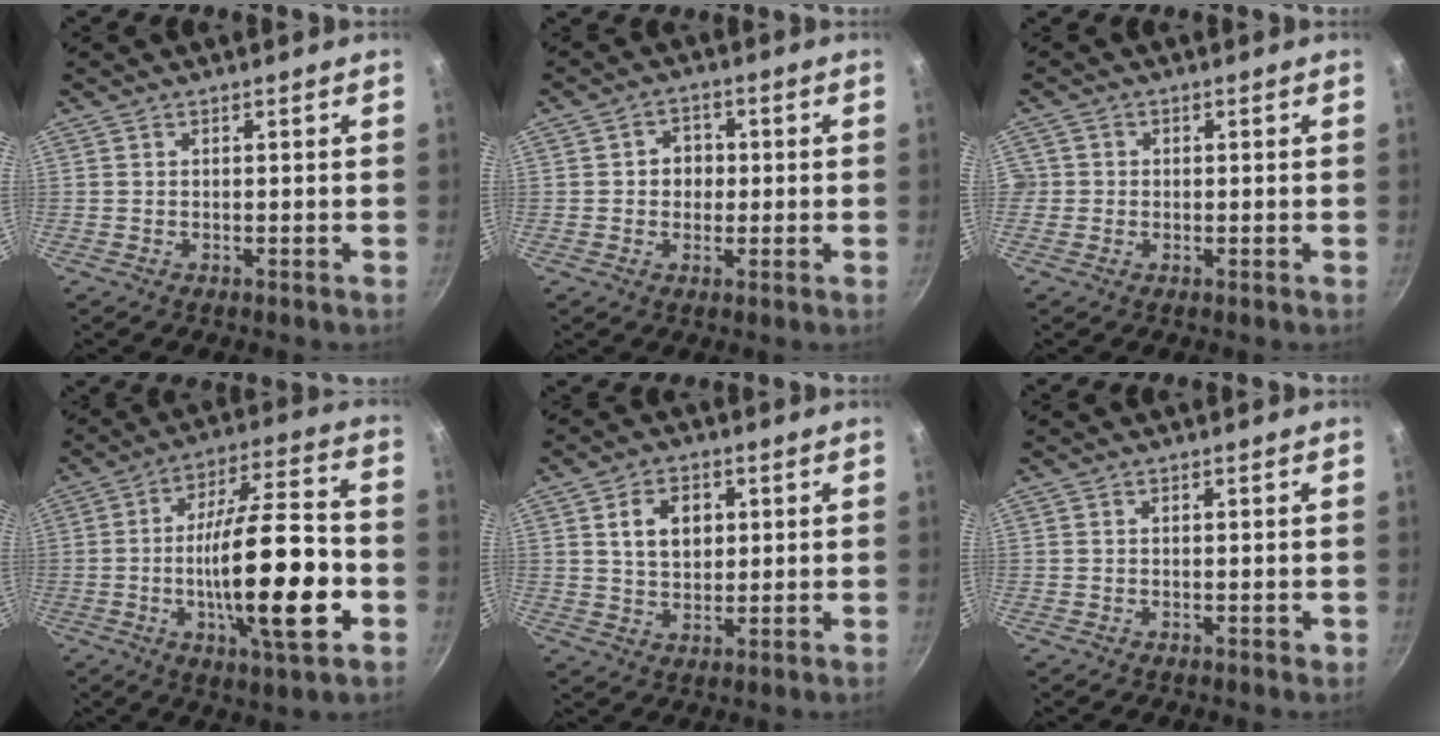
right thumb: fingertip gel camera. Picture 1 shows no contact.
{"total": 4.5, "force": [0.1, 3.9, 2.2], "torque": [-0.005, 0.006, -0.004]}
{"total": 1.9, "force": [-0.2, 1.9, 0.4], "torque": [0.005, 0.006, -0.006]}
{"total": 21.6, "force": [-5.0, 6.2, 20.1], "torque": [-0.313, 0.031, -0.082]}
{"total": 7.6, "force": [2.0, 5.4, 5.0], "torque": [-0.065, -0.004, 0.035]}
{"total": 0.8, "force": [0.0, 0.5, 0.6], "torque": [-0.005, 0.002, 0.000]}